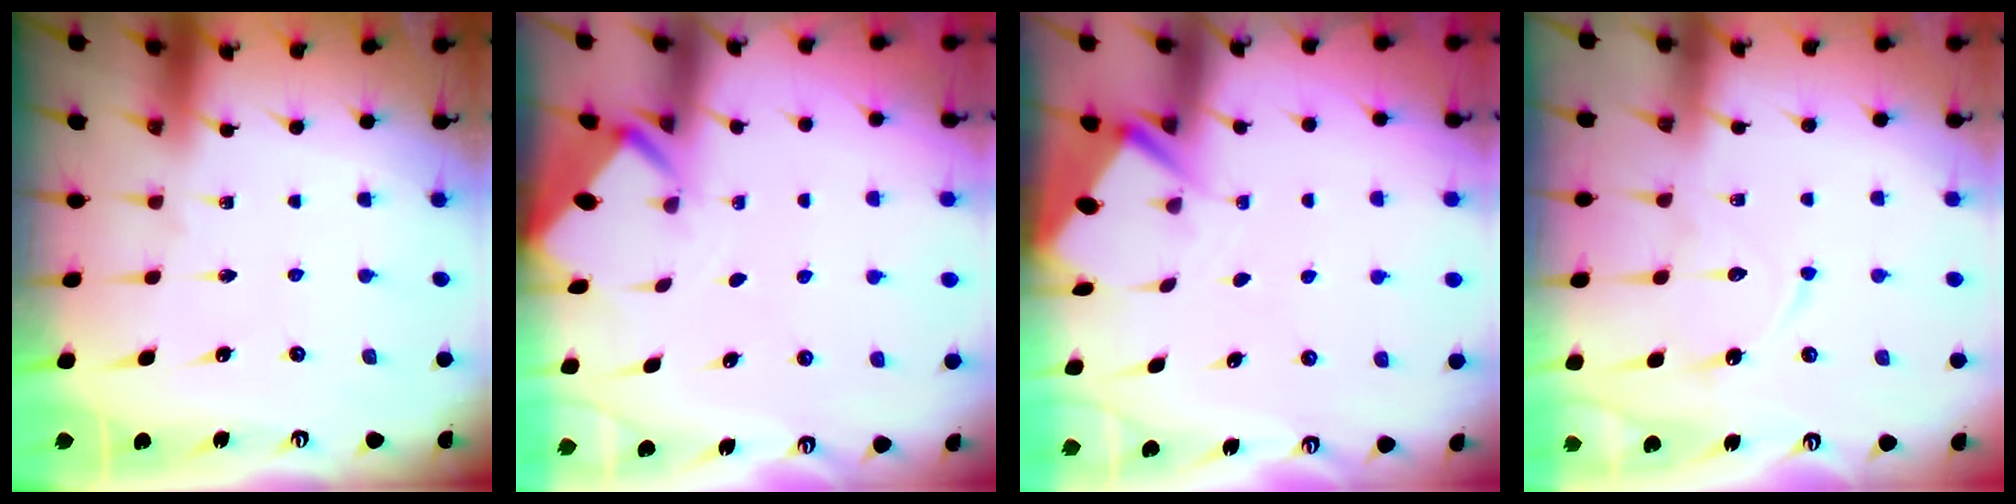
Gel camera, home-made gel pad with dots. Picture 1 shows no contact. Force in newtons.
{"total": 2.1, "press": 2.1, "slide": 0.0}
{"total": 2.9, "press": 2.9, "slide": 0.4}
{"total": 7.0, "press": 7.0, "slide": 0.5}